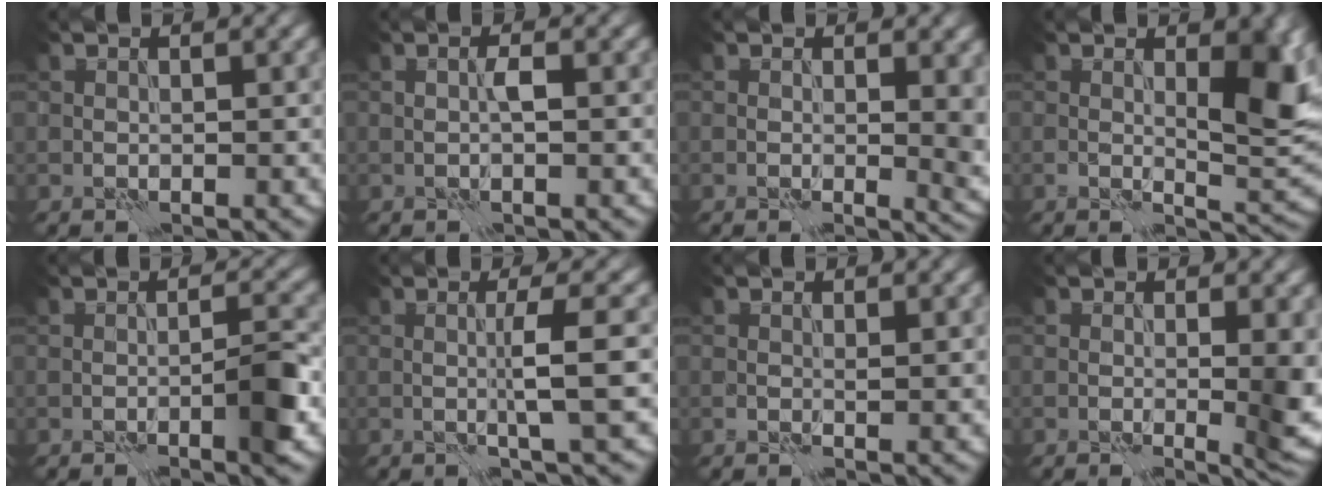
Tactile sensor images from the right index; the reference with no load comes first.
{"total": 0.7, "force": [0.2, -0.5, 0.5], "torque": [-0.012, 0.002, 0.006]}
{"total": 4.8, "force": [0.0, 2.2, 4.3], "torque": [-0.039, -0.009, 0.004]}
{"total": 6.1, "force": [1.0, 2.2, 5.7], "torque": [-0.078, -0.006, 0.021]}
{"total": 2.8, "force": [-1.3, -0.1, 2.4], "torque": [-0.037, 0.007, -0.024]}
{"total": 3.3, "force": [0.1, -0.1, 3.3], "torque": [-0.055, 0.001, 0.000]}
{"total": 1.1, "force": [0.2, 0.4, 1.0], "torque": [-0.015, -0.002, 0.004]}
{"total": 5.0, "force": [-0.3, 1.3, 4.8], "torque": [-0.054, -0.011, 0.001]}